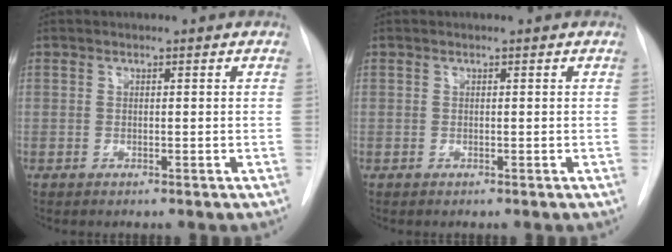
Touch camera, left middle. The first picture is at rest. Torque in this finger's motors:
{"motor_torque": [0.00, 0.00, 0.00, 0.00]}